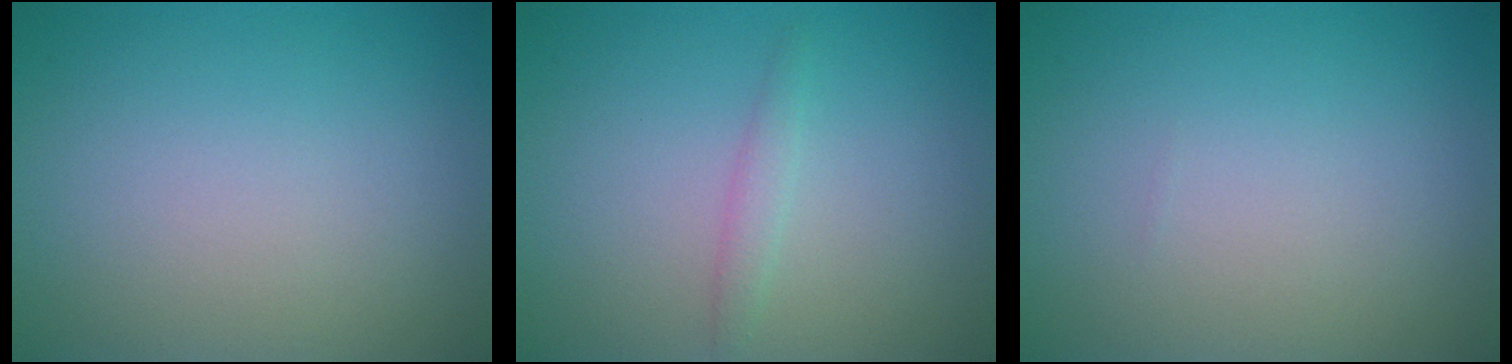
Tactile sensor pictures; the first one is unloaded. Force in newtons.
{"total": 1.0, "press": 1.0, "slide": 0.1}
{"total": 0.0}